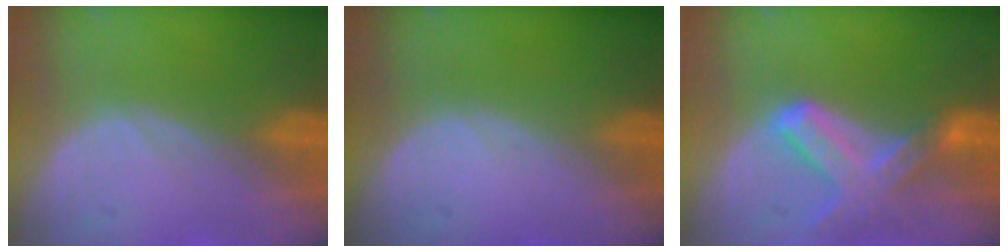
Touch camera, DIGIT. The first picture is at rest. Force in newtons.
{"total": 0.0}
{"total": 6.8, "press": 6.6, "slide": 1.7}